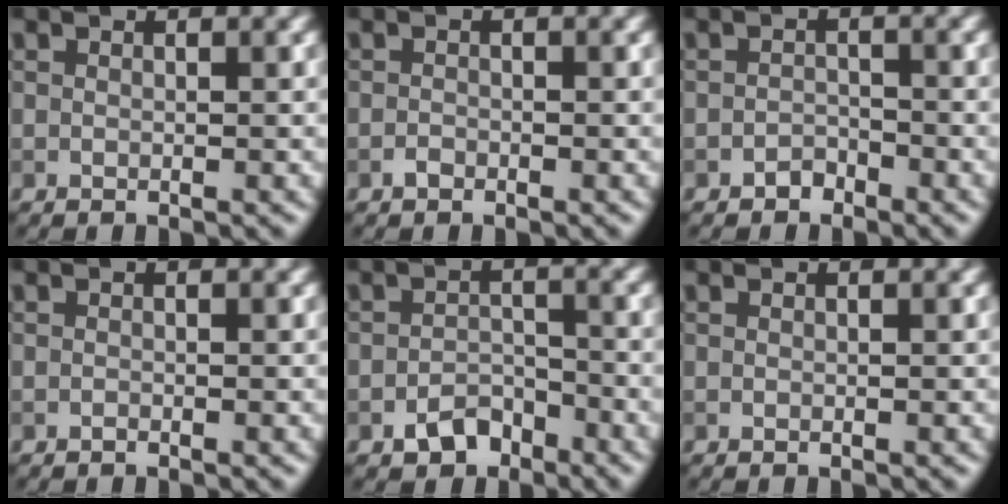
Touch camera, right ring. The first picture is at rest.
{"total": 0.7, "force": [-0.6, 0.3, 0.2], "torque": [-0.003, -0.003, -0.012]}
{"total": 1.3, "force": [-1.1, 0.7, 0.3], "torque": [0.000, 0.005, -0.019]}
{"total": 0.0}
{"total": 2.8, "force": [-2.0, 1.7, 1.2], "torque": [-0.015, 0.006, -0.035]}
{"total": 0.0}